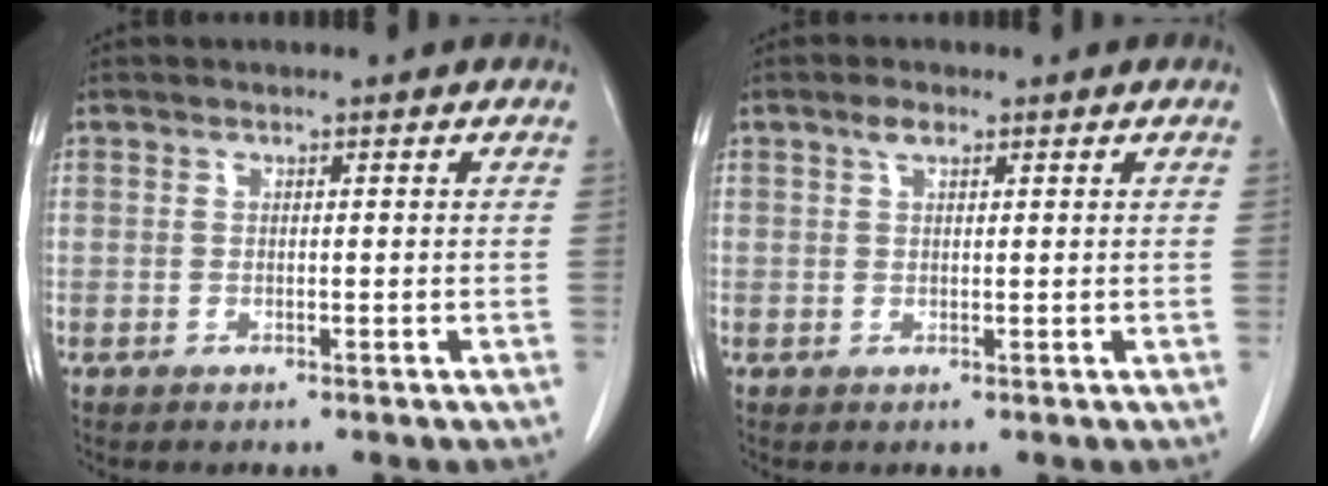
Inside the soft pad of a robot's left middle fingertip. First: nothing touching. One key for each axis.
{"total": 1.7, "fx": 1.1, "fy": 0.7, "fz": 1.2, "tx": -0.025, "ty": 0.005, "tz": 0.019}